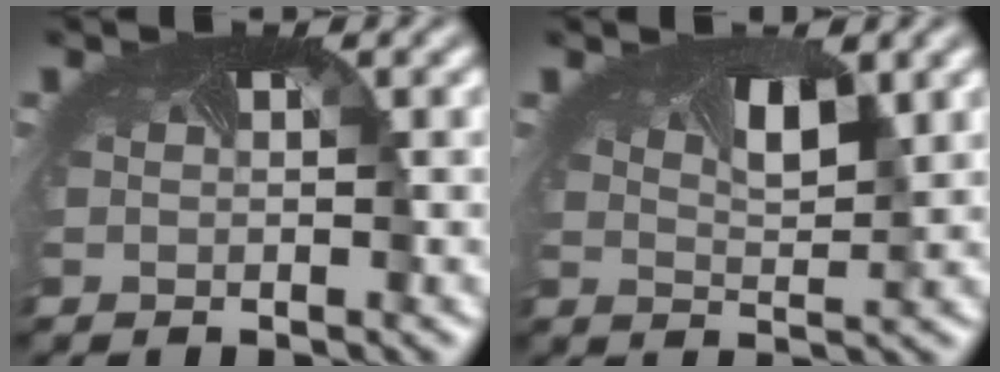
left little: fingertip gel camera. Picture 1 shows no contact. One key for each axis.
{"total": 3.1, "fx": 1.6, "fy": 1.1, "fz": 2.4, "tx": -0.039, "ty": 0.002, "tz": 0.021}